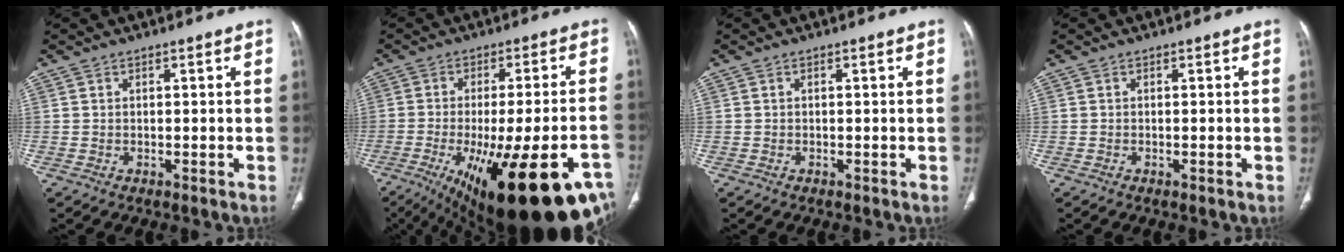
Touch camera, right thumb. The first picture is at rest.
{"total": 29.8, "force": [-13.8, 8.7, 24.9], "torque": [-0.315, 0.014, -0.184]}
{"total": 0.0}
{"total": 0.5, "force": [-0.2, 0.1, 0.5], "torque": [-0.010, -0.001, -0.002]}